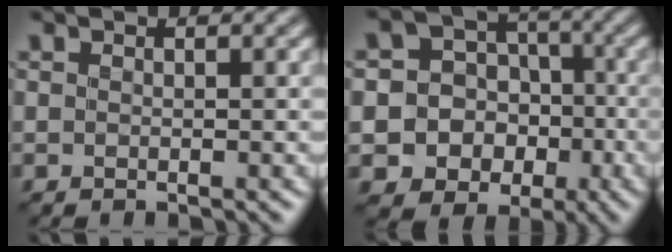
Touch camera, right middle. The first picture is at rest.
{"total": 10.6, "force": [-3.7, 9.5, 2.9], "torque": [-0.051, -0.013, -0.071]}